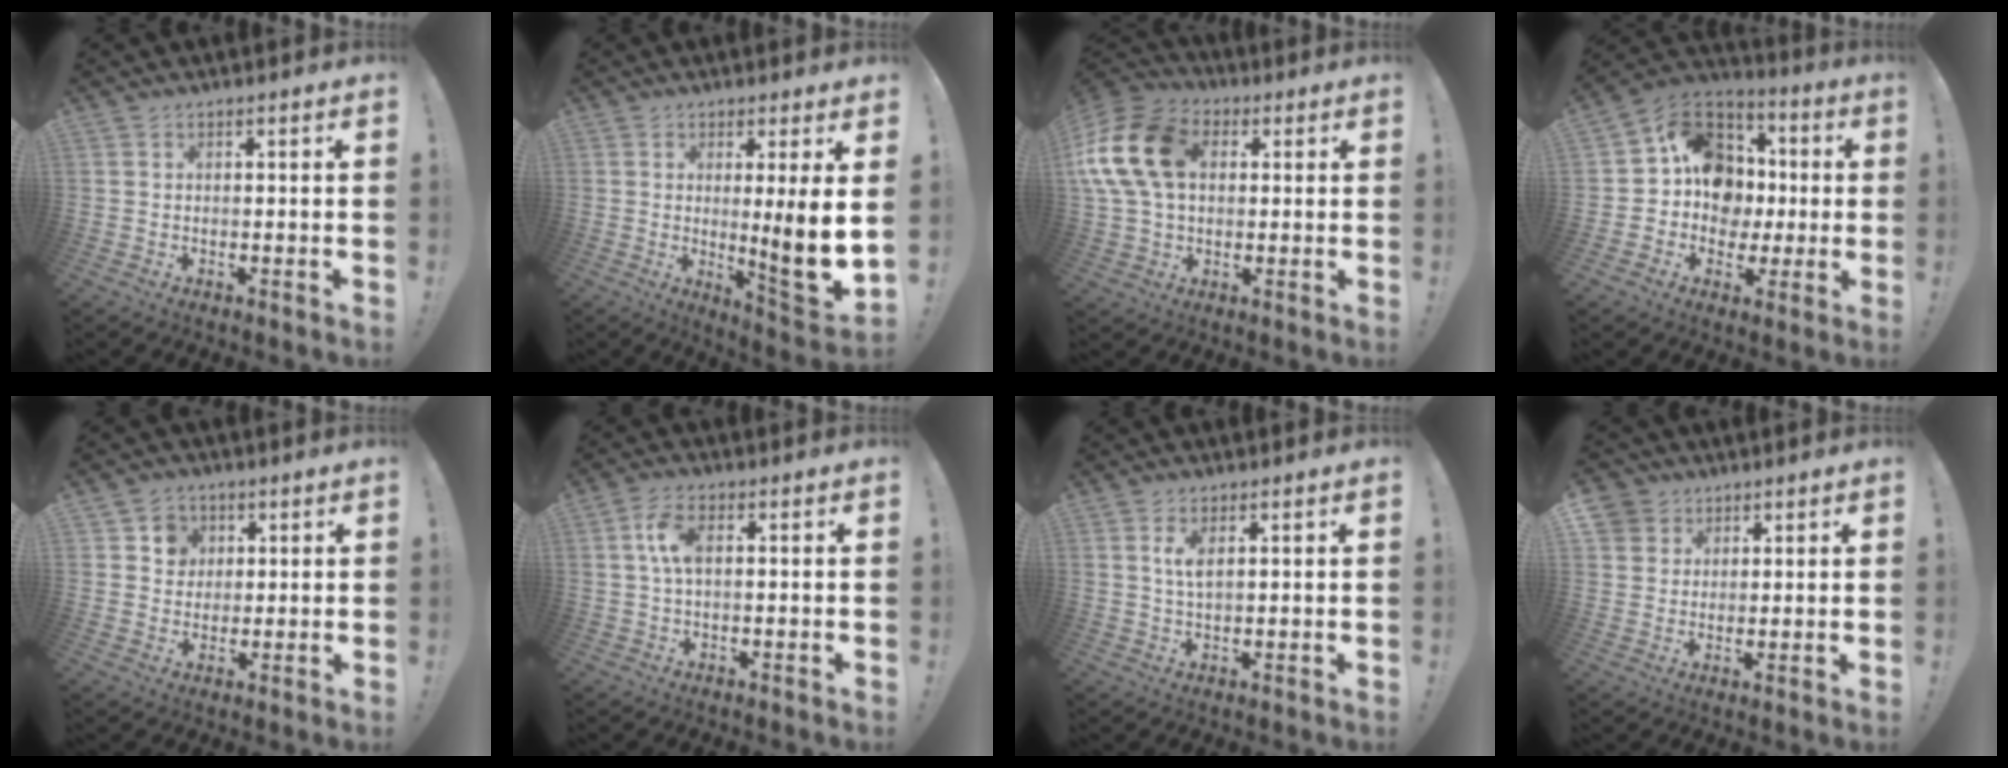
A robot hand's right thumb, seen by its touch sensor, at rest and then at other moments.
{"total": 11.8, "force": [0.9, 0.3, 11.8], "torque": [-0.155, -0.032, 0.013]}
{"total": 18.5, "force": [3.6, 13.3, 12.3], "torque": [-0.233, 0.009, 0.070]}
{"total": 15.4, "force": [1.0, 13.6, 7.2], "torque": [-0.099, 0.011, 0.038]}
{"total": 5.9, "force": [2.1, 5.4, 1.1], "torque": [-0.009, -0.009, 0.038]}
{"total": 6.3, "force": [1.0, 3.3, 5.3], "torque": [-0.097, 0.006, 0.017]}
{"total": 3.5, "force": [1.4, 1.2, 3.0], "torque": [-0.051, -0.004, 0.022]}
{"total": 5.5, "force": [3.0, 4.5, 0.7], "torque": [-0.010, -0.020, 0.059]}